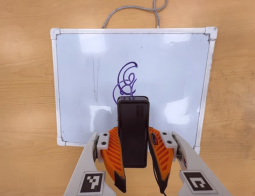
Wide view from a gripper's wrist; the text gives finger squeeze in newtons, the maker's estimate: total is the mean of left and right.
{"total": 7.4, "left": 5.8, "right": 9.1}